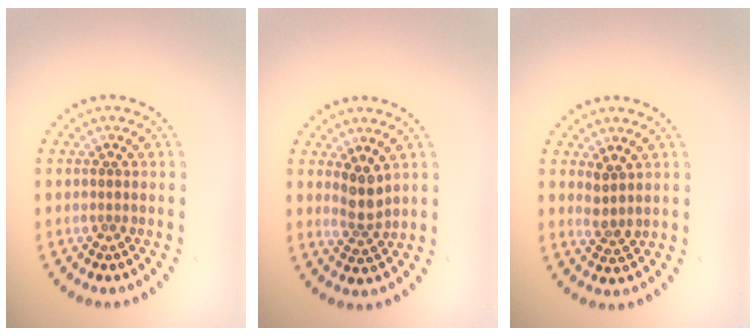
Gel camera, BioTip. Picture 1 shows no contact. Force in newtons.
{"total": 2.3, "press": 1.9, "slide": 1.4}
{"total": 1.6, "press": 1.3, "slide": 0.9}